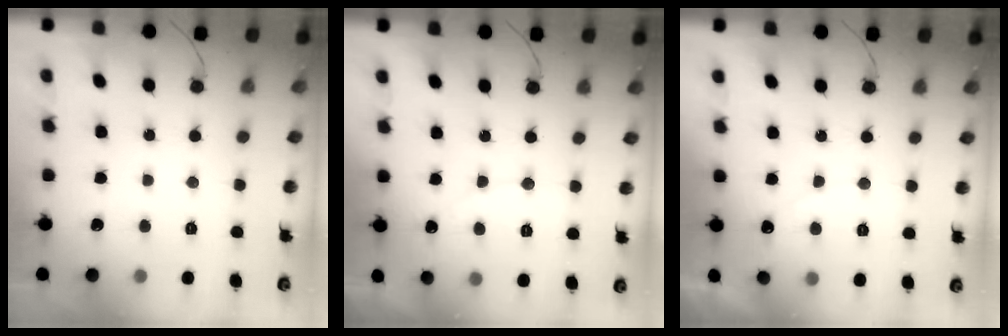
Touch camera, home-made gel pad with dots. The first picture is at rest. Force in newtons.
{"total": 3.8, "press": 3.8, "slide": 0.3}
{"total": 3.4, "press": 3.4, "slide": 0.1}